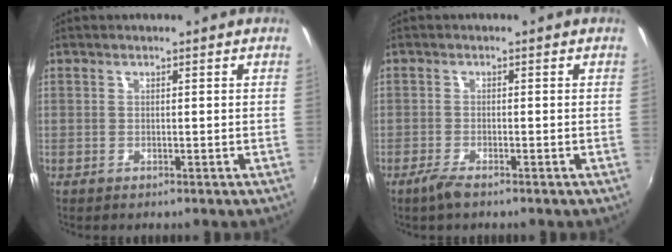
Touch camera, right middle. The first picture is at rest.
{"total": 2.7, "force": [-2.0, 0.3, 1.8], "torque": [-0.047, -0.005, -0.040]}